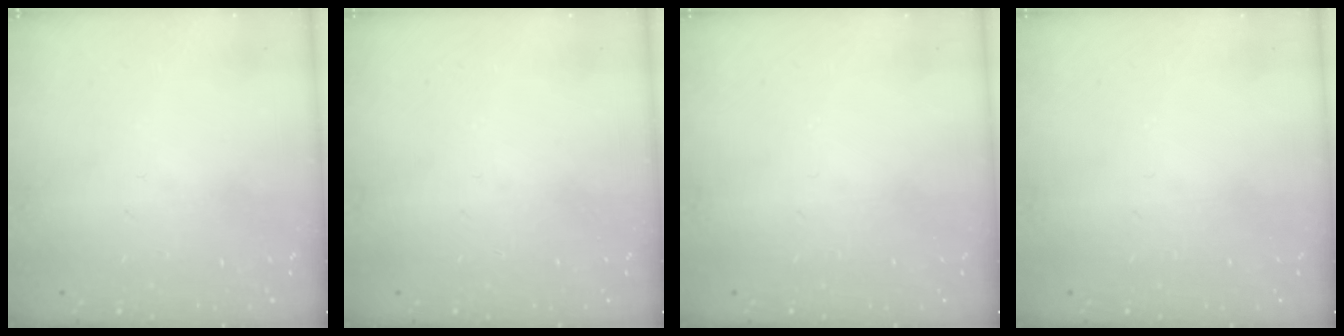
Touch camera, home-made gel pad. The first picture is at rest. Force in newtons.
{"total": 0.0}
{"total": 0.0}
{"total": 0.0}